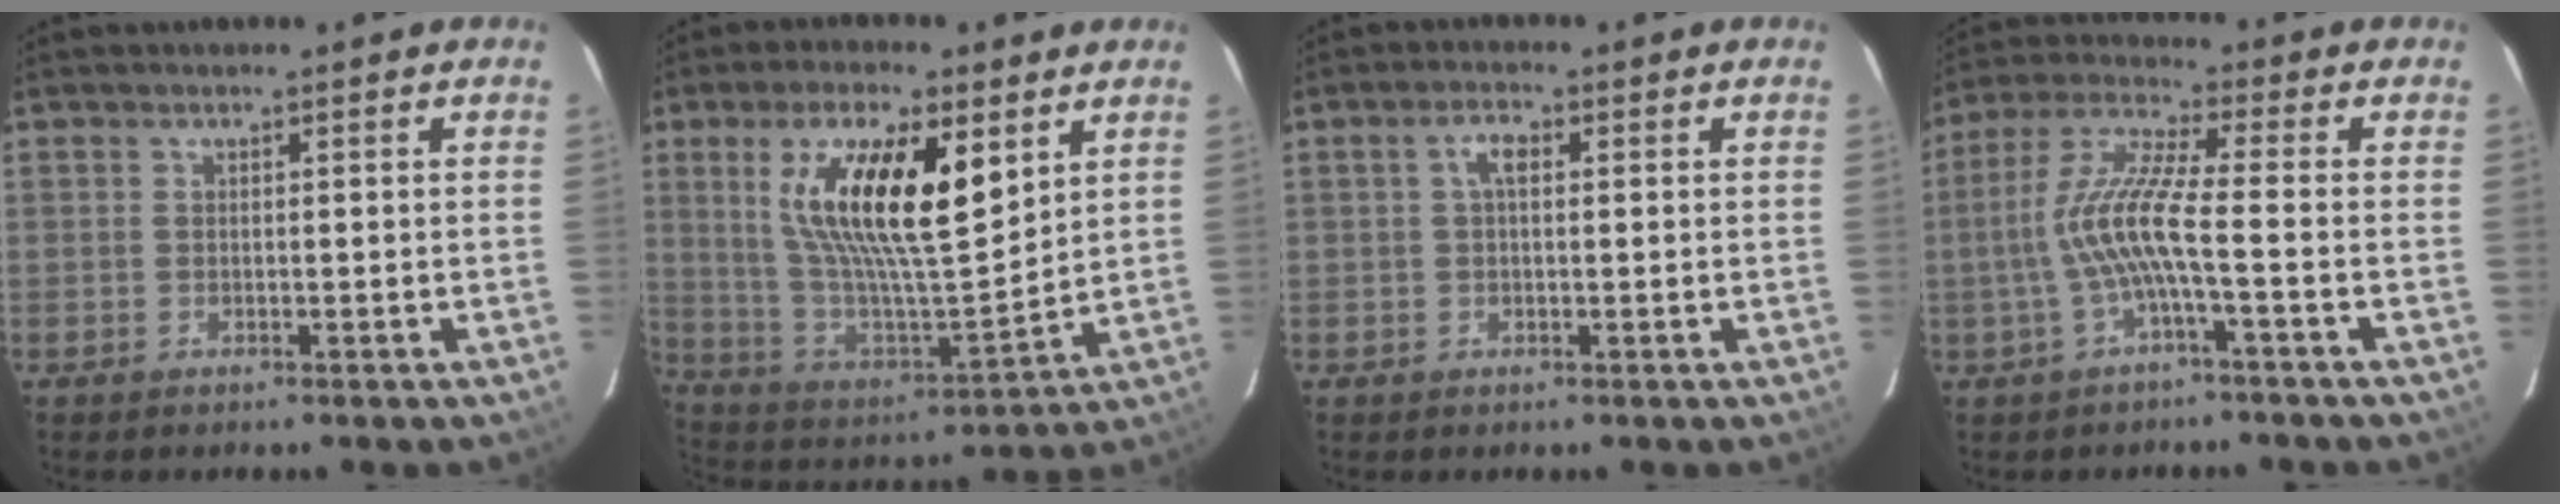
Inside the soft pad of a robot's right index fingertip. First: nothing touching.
{"total": 19.7, "force": [7.7, 6.1, 17.0], "torque": [-0.313, 0.000, 0.145]}
{"total": 2.7, "force": [0.5, 1.2, 2.3], "torque": [-0.046, 0.010, 0.009]}
{"total": 9.1, "force": [-2.3, 0.2, 8.8], "torque": [-0.195, 0.007, -0.042]}